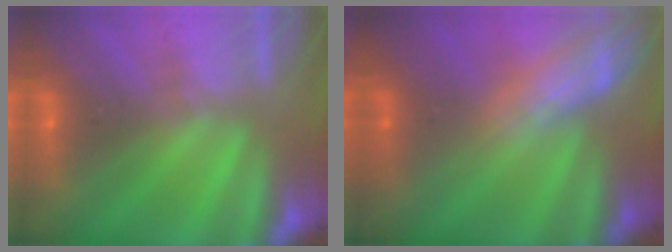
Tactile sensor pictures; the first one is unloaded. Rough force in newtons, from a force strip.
{"total": 2.5}